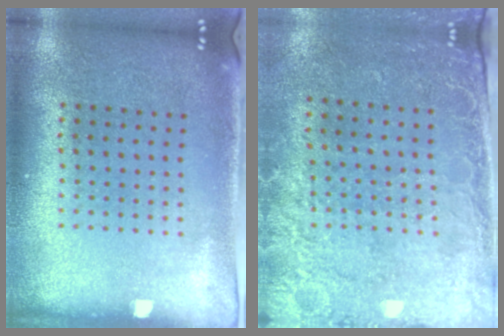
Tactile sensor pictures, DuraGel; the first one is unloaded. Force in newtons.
{"total": 2.6, "press": 2.3, "slide": 1.3}